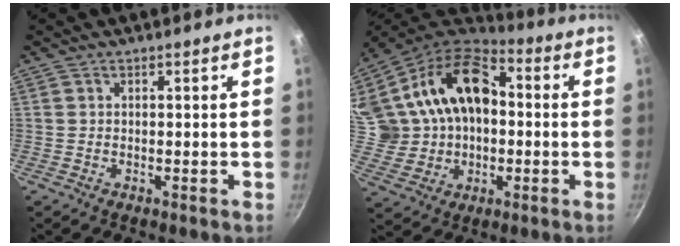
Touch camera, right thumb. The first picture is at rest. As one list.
[{"total": 24.9, "force": [3.1, 18.6, 16.2], "torque": [-0.327, 0.052, 0.057]}]